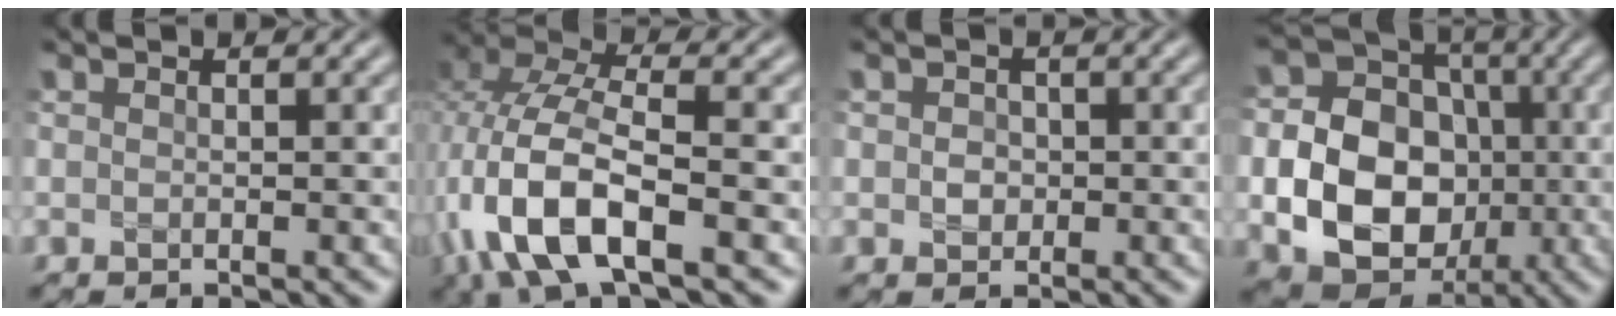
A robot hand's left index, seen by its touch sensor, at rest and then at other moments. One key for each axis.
{"total": 9.5, "fx": -3.0, "fy": 4.0, "fz": 8.1, "tx": -0.175, "ty": 0.006, "tz": -0.070}
{"total": 1.5, "fx": 0.0, "fy": 1.3, "fz": 0.7, "tx": -0.012, "ty": -0.002, "tz": -0.003}
{"total": 11.5, "fx": -1.8, "fy": 9.4, "fz": 6.4, "tx": -0.093, "ty": -0.015, "tz": -0.048}